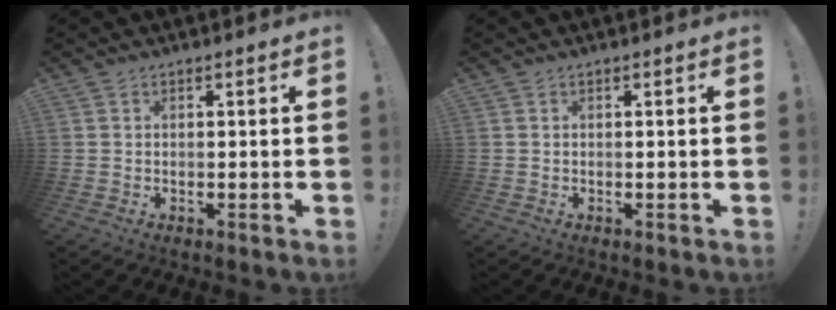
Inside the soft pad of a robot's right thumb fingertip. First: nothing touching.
{"total": 0.0}